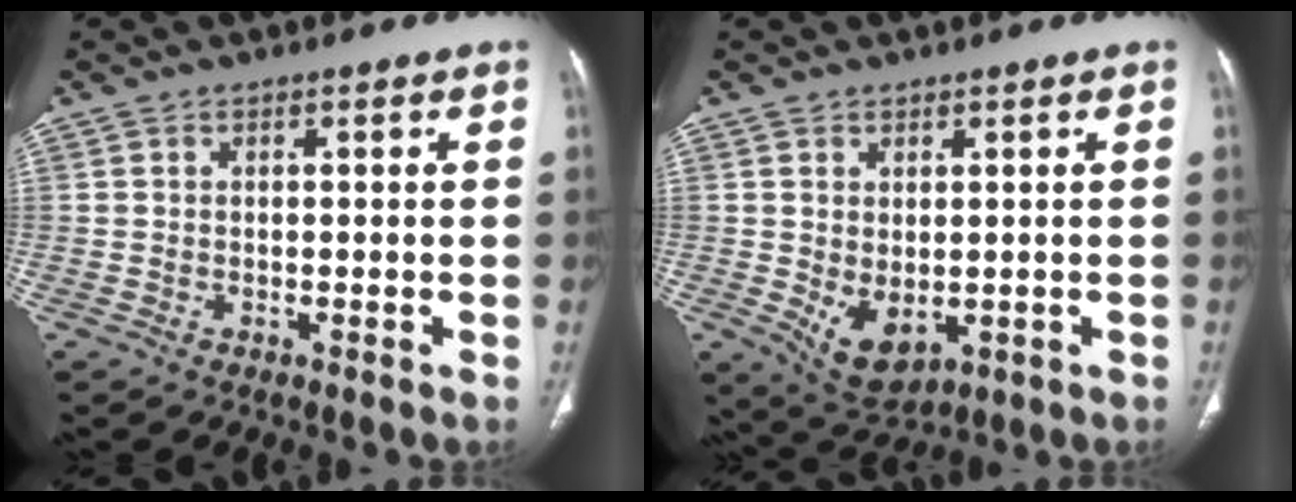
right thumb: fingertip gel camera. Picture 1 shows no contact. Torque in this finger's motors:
{"motor_torque": [-0.28, 0.39, 0.27, 0.40, 0.15]}